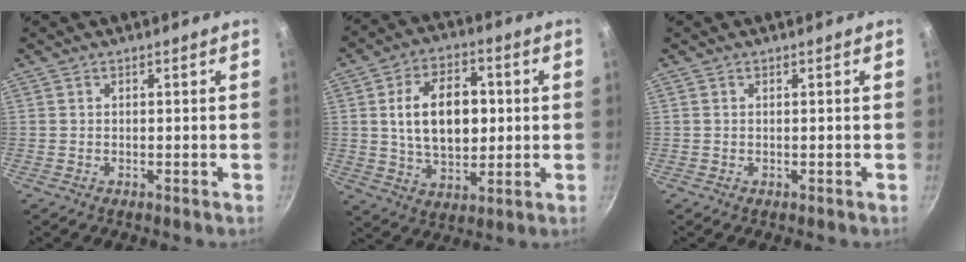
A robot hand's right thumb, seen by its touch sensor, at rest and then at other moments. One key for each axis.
{"total": 14.9, "fx": 1.5, "fy": 9.4, "fz": 11.4, "tx": -0.158, "ty": 0.005, "tz": 0.025}
{"total": 0.0}